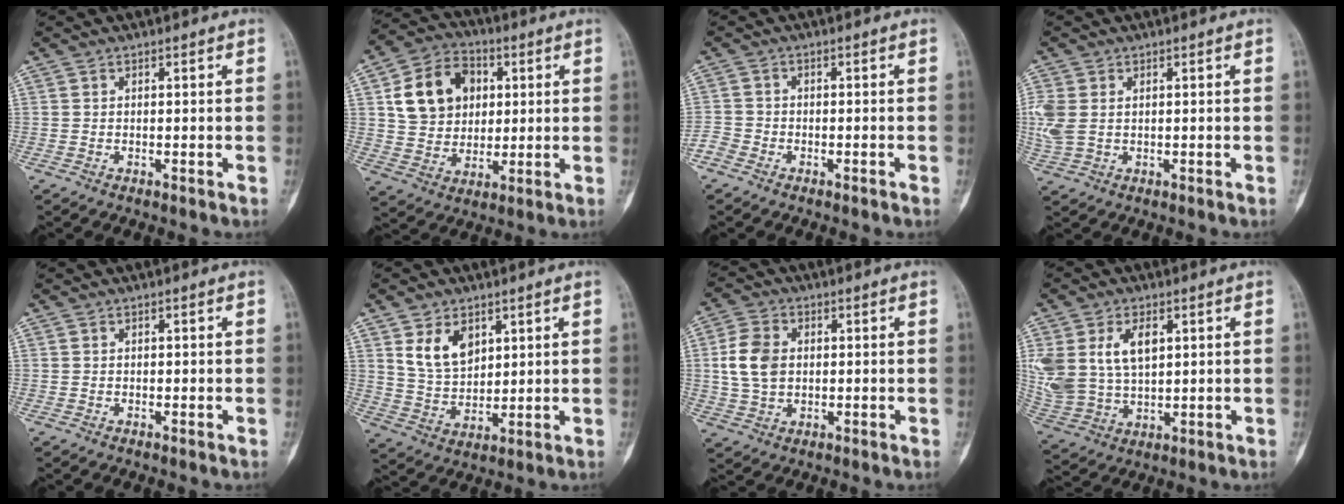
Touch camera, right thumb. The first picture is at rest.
{"total": 14.4, "force": [3.7, 11.4, 7.9], "torque": [-0.104, 0.002, 0.065]}
{"total": 2.6, "force": [-2.0, 1.6, 0.6], "torque": [-0.010, 0.009, -0.043]}
{"total": 6.1, "force": [0.9, 4.2, 4.3], "torque": [-0.122, 0.007, 0.025]}
{"total": 0.0}
{"total": 8.6, "force": [4.0, 5.7, 5.2], "torque": [-0.071, -0.026, 0.085]}
{"total": 8.5, "force": [0.9, 6.1, 5.8], "torque": [-0.106, 0.004, 0.018]}
{"total": 13.7, "force": [4.1, 8.6, 9.9], "torque": [-0.205, -0.004, 0.093]}